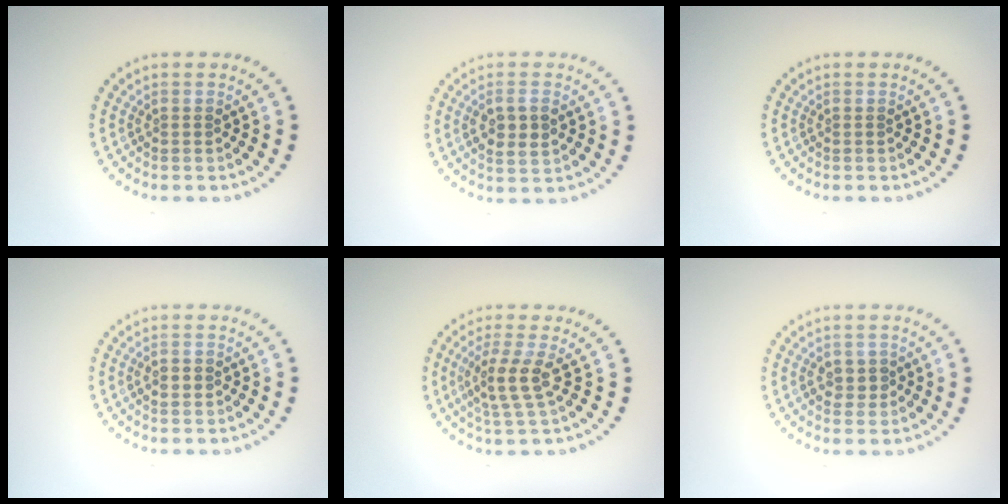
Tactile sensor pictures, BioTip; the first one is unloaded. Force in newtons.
{"total": 3.0, "press": 2.9, "slide": 0.6}
{"total": 0.0}
{"total": 1.8, "press": 1.8, "slide": 0.1}
{"total": 3.2, "press": 2.8, "slide": 1.6}
{"total": 1.5, "press": 1.4, "slide": 0.2}